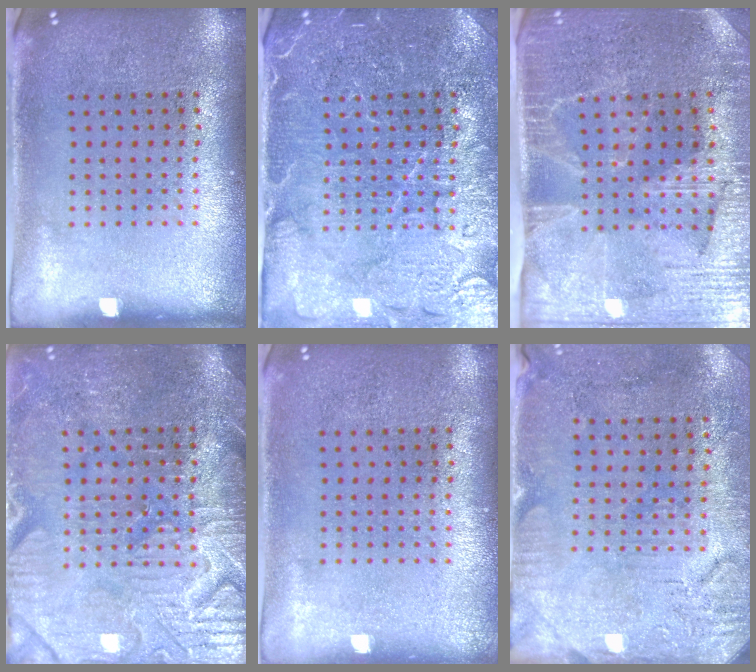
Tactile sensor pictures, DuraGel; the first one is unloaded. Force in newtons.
{"total": 4.5, "press": 4.3, "slide": 1.3}
{"total": 4.0, "press": 3.5, "slide": 2.0}
{"total": 3.9, "press": 3.7, "slide": 1.2}
{"total": 0.0}
{"total": 3.1, "press": 2.6, "slide": 1.6}